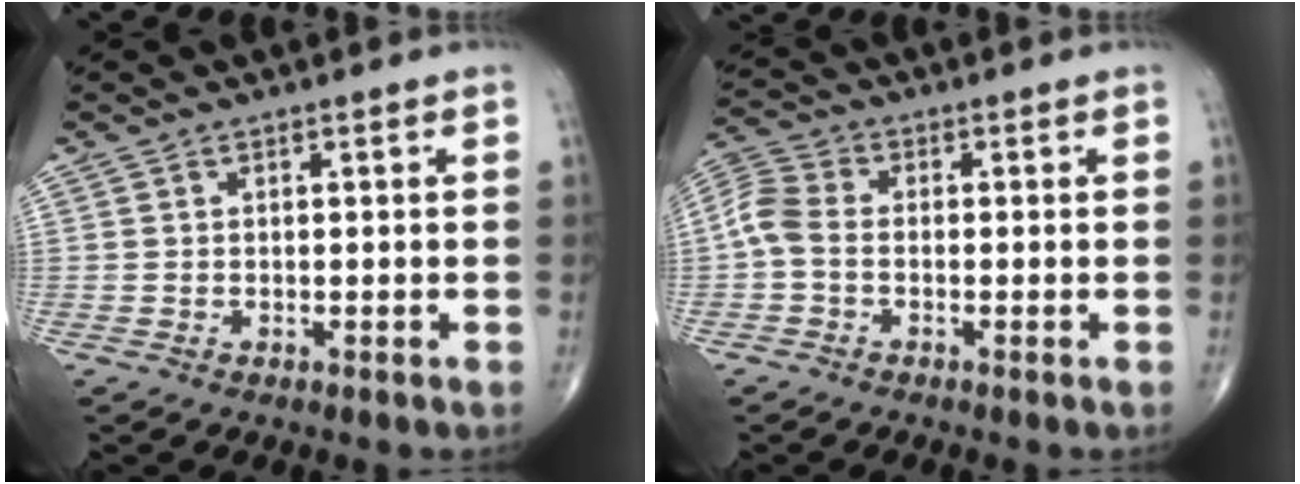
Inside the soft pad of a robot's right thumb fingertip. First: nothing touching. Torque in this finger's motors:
{"motor_torque": [-0.34, 0.16, 0.61, -0.15, 0.10]}